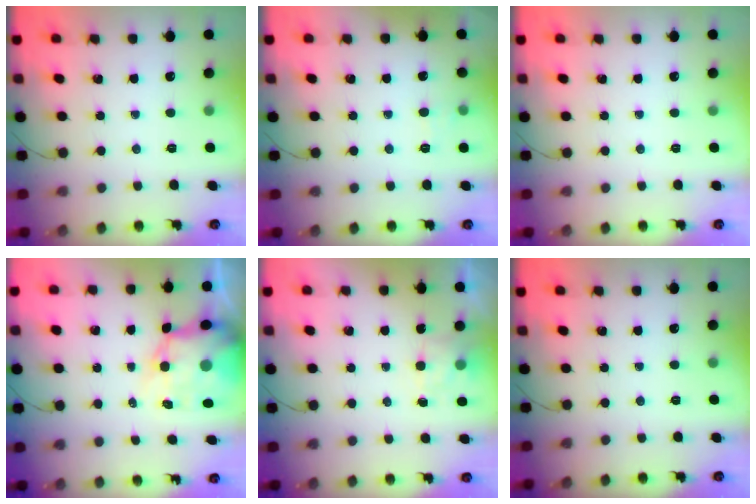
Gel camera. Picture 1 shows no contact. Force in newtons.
{"total": 4.6, "press": 4.4, "slide": 1.3}
{"total": 0.0}
{"total": 10.4, "press": 9.9, "slide": 3.3}
{"total": 2.4, "press": 1.9, "slide": 1.4}
{"total": 0.0}